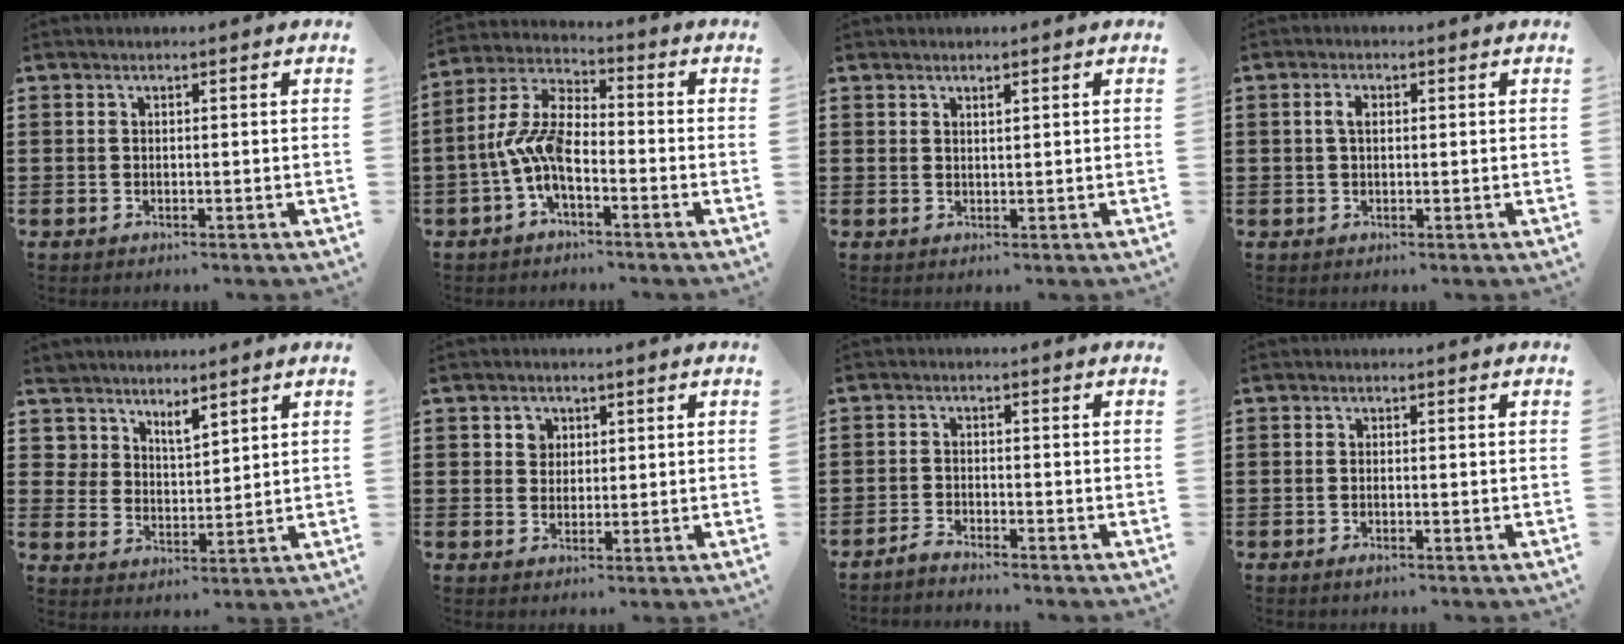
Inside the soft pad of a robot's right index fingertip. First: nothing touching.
{"total": 8.3, "force": [-3.2, 3.3, 6.9], "torque": [-0.175, -0.013, -0.066]}
{"total": 1.0, "force": [0.9, 0.3, 0.1], "torque": [-0.004, 0.001, 0.018]}
{"total": 2.0, "force": [0.4, 1.0, 1.7], "torque": [-0.036, 0.008, 0.004]}
{"total": 4.2, "force": [3.9, 1.5, 0.2], "torque": [-0.022, -0.005, 0.075]}
{"total": 2.5, "force": [1.0, 2.2, 0.6], "torque": [-0.013, 0.006, 0.015]}
{"total": 1.9, "force": [-1.9, 0.0, 0.1], "torque": [-0.006, 0.006, -0.039]}
{"total": 0.7, "force": [-0.4, -0.1, 0.6], "torque": [-0.013, -0.009, -0.004]}